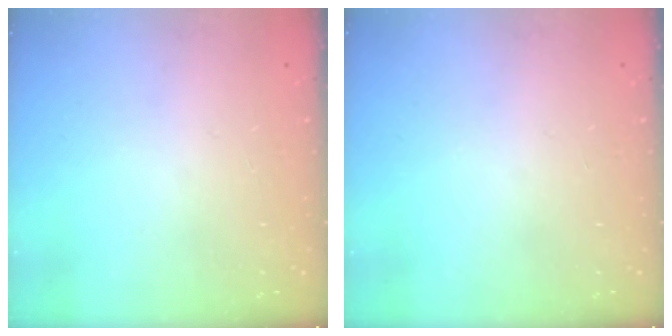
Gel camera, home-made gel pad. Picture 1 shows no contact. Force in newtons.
{"total": 0.0}